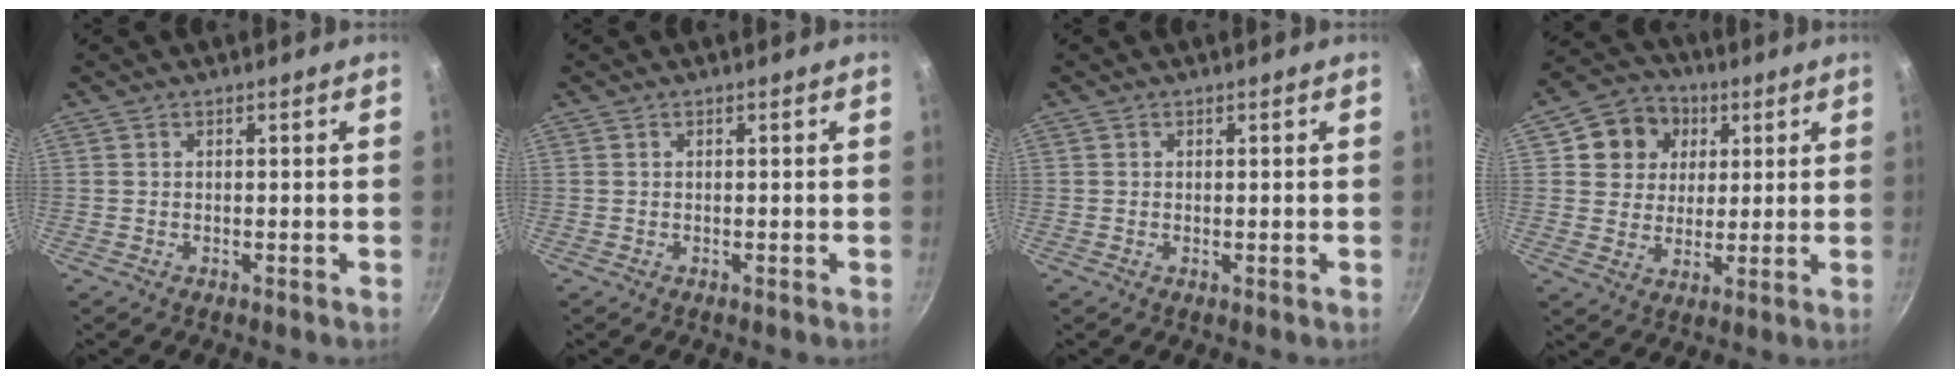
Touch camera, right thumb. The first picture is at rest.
{"total": 0.0}
{"total": 0.0}
{"total": 10.6, "force": [3.6, 9.3, 3.7], "torque": [-0.030, 0.004, 0.053]}